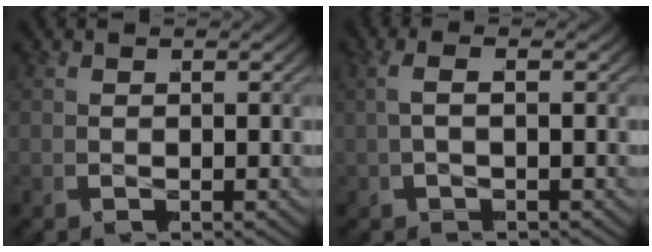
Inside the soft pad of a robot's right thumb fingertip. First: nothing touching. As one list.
[{"total": 1.5, "force": [-0.1, 0.1, 1.5], "torque": [-0.027, 0.019, -0.010]}]